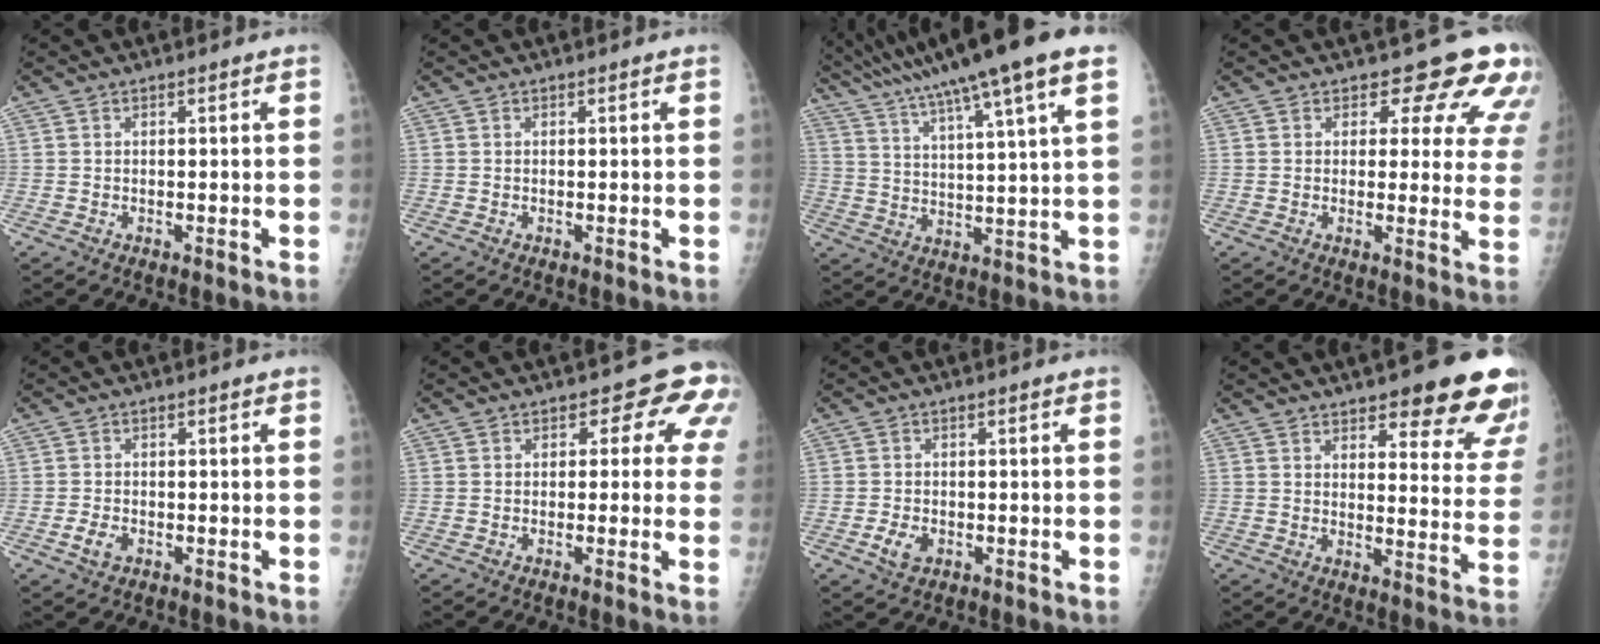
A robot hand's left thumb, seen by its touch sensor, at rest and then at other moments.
{"total": 0.0}
{"total": 20.1, "force": [13.6, 0.8, 14.7], "torque": [-0.250, -0.010, 0.210]}
{"total": 11.4, "force": [9.4, 5.1, 3.9], "torque": [0.008, -0.054, 0.080]}
{"total": 2.5, "force": [-1.1, 1.6, 1.6], "torque": [-0.032, 0.001, -0.019]}
{"total": 6.8, "force": [2.4, 4.3, 4.6], "torque": [-0.005, 0.000, 0.010]}
{"total": 3.1, "force": [-1.2, 2.1, 2.0], "torque": [-0.036, 0.001, -0.018]}
{"total": 18.3, "force": [13.0, 5.4, 11.7], "torque": [-0.104, -0.068, 0.151]}